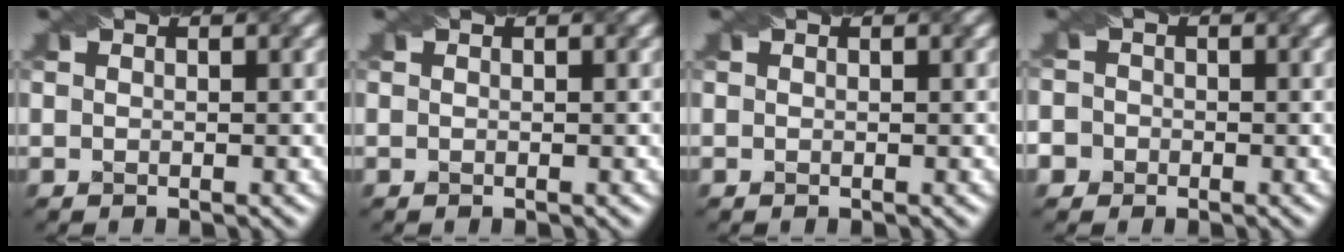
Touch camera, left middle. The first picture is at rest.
{"total": 0.0}
{"total": 0.0}
{"total": 4.2, "force": [-1.4, 3.8, 1.0], "torque": [-0.019, 0.023, -0.049]}